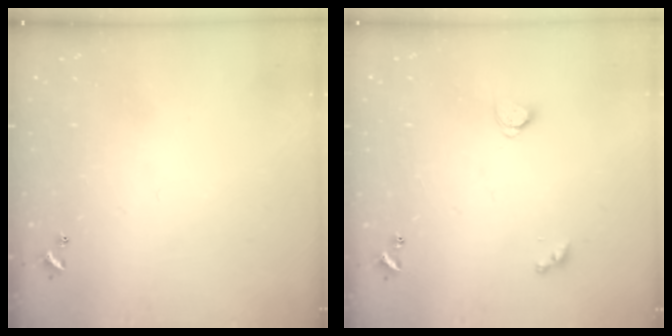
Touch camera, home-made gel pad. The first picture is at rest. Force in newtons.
{"total": 2.9, "press": 2.8, "slide": 0.3}